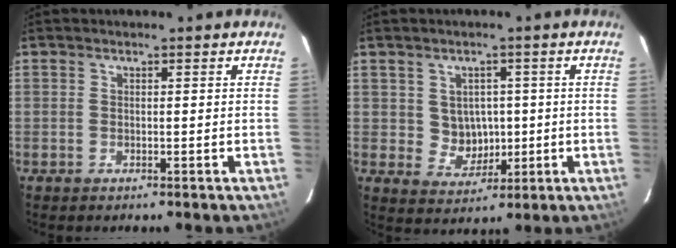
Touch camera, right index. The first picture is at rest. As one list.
[{"total": 5.4, "force": [0.4, 5.1, 1.8], "torque": [-0.034, 0.012, 0.019]}]